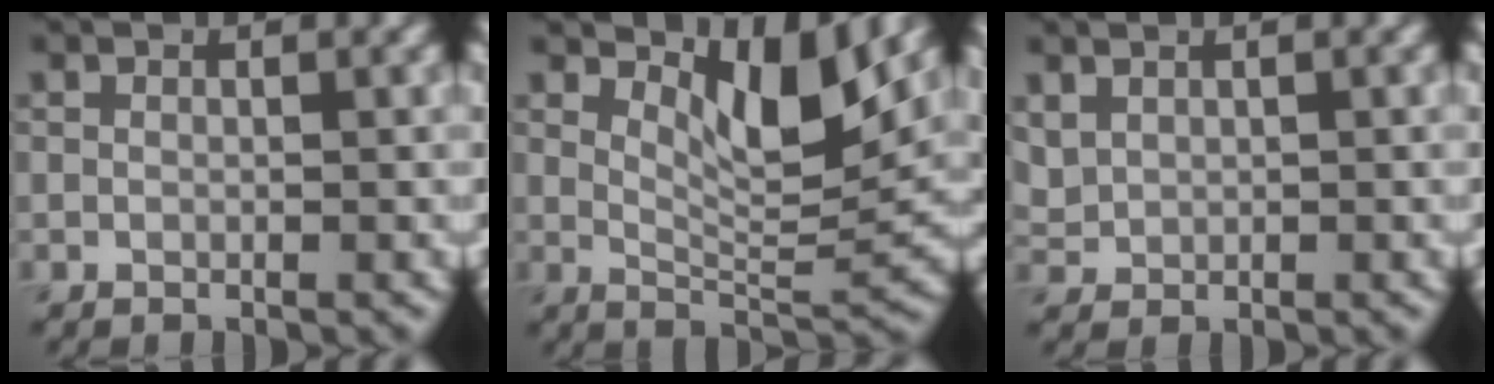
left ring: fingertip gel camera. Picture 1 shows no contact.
{"total": 5.4, "force": [3.1, 1.6, 4.1], "torque": [-0.073, -0.012, 0.050]}
{"total": 1.3, "force": [0.8, 0.9, 0.4], "torque": [-0.012, 0.001, 0.022]}